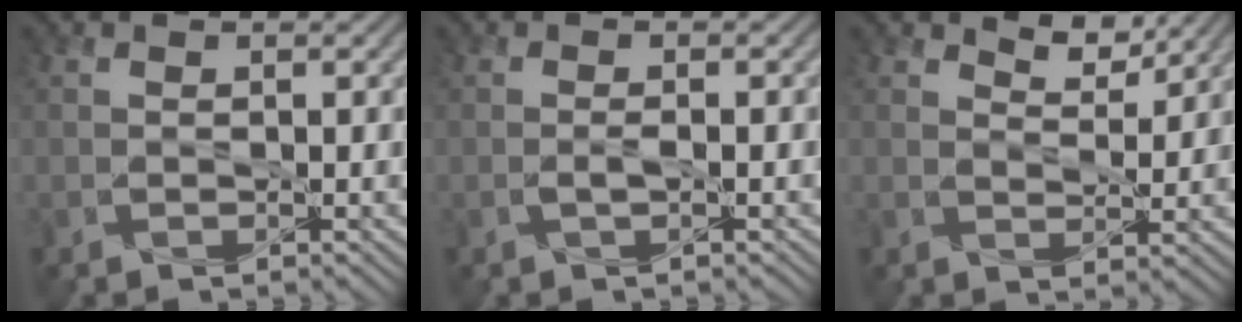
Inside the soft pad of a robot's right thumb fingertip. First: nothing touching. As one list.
[{"total": 1.1, "force": [-0.3, 0.2, 1.1], "torque": [-0.022, 0.001, -0.006]}, {"total": 3.2, "force": [2.5, 1.3, 1.5], "torque": [-0.032, -0.009, 0.044]}]